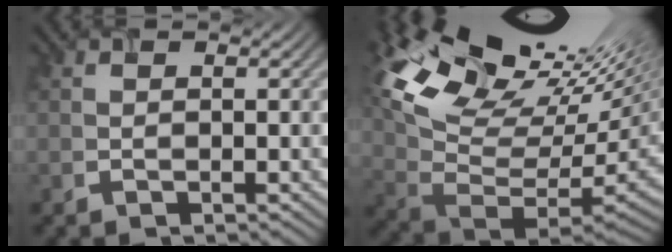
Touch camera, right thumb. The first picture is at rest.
{"total": 17.7, "force": [9.1, 7.7, 13.1], "torque": [-0.237, 0.021, 0.191]}